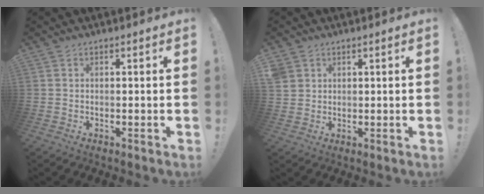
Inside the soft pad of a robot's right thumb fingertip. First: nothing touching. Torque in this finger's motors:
{"motor_torque": [0.10, 1.04, 0.07, 0.09, -0.01]}